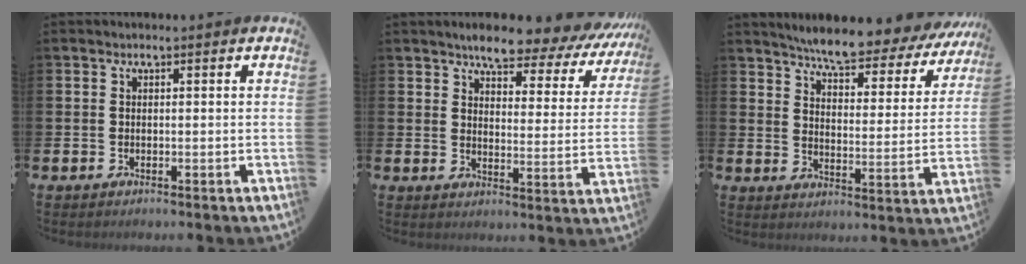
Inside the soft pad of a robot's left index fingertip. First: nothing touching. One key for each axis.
{"total": 6.5, "fx": 6.0, "fy": 1.4, "fz": 2.1, "tx": -0.047, "ty": -0.047, "tz": 0.096}
{"total": 6.8, "fx": 6.3, "fy": 0.7, "fz": 2.4, "tx": -0.067, "ty": -0.047, "tz": 0.104}